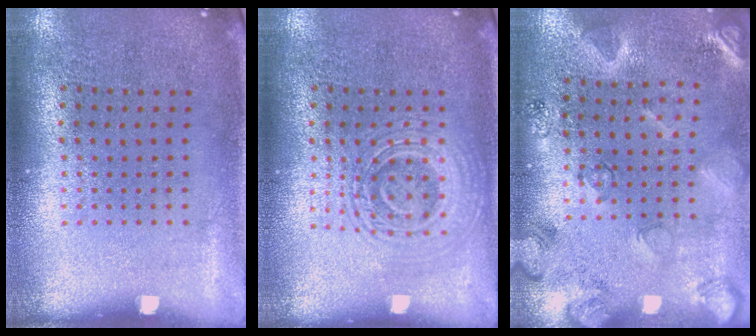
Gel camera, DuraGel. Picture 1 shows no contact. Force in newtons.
{"total": 2.9, "press": 2.8, "slide": 0.5}
{"total": 2.1, "press": 2.1, "slide": 0.4}